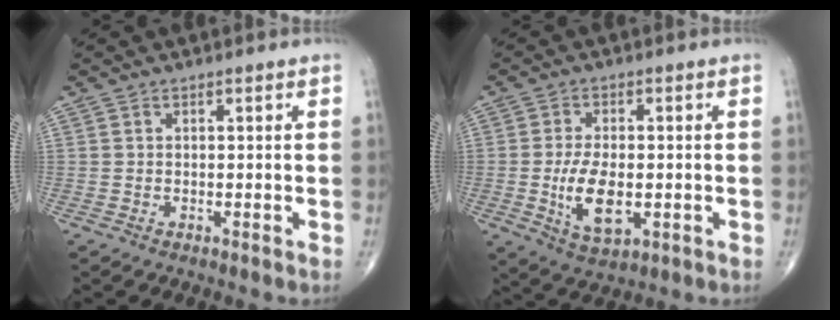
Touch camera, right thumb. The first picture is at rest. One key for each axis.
{"total": 8.8, "fx": -1.5, "fy": 4.4, "fz": 7.5, "tx": -0.132, "ty": -0.007, "tz": -0.019}